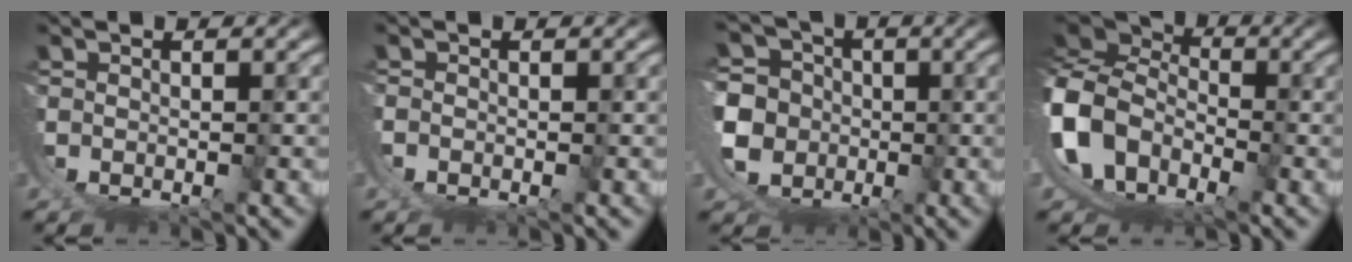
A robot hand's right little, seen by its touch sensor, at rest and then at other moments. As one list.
[{"total": 0.8, "force": [-0.4, -0.7, 0.1], "torque": [0.003, 0.000, -0.008]}, {"total": 14.0, "force": [-0.4, 13.0, 5.2], "torque": [-0.154, -0.057, -0.006]}, {"total": 16.0, "force": [-1.8, 14.0, 7.6], "torque": [-0.226, -0.057, -0.032]}]